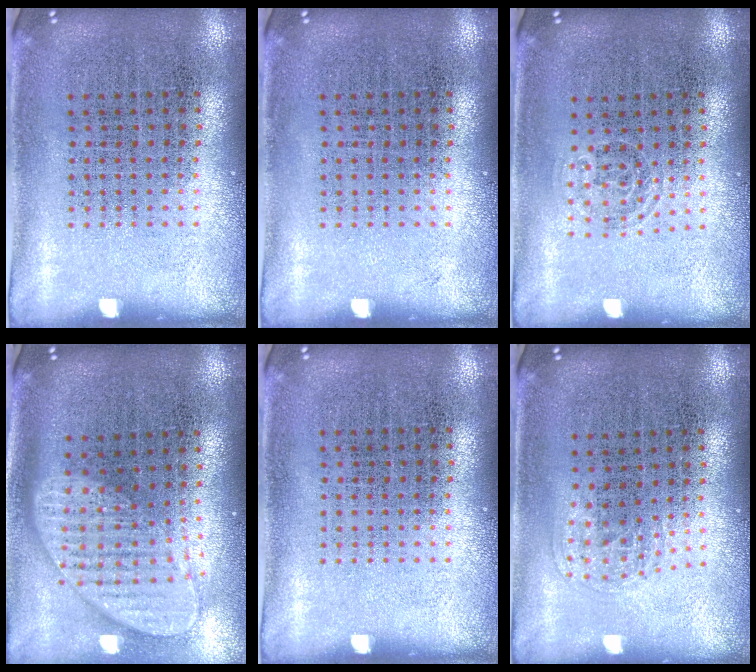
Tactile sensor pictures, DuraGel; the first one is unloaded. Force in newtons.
{"total": 0.0}
{"total": 0.7, "press": 0.4, "slide": 0.6}
{"total": 2.0, "press": 1.6, "slide": 1.2}
{"total": 0.0}
{"total": 1.0, "press": 0.7, "slide": 0.7}